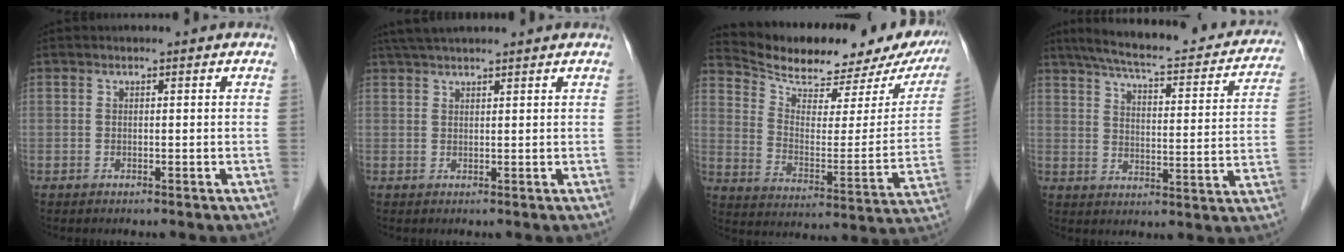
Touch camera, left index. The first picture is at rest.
{"total": 5.7, "force": [5.0, 0.2, 2.7], "torque": [-0.044, 0.040, 0.087]}
{"total": 21.7, "force": [19.3, 5.6, 8.2], "torque": [-0.120, -0.028, 0.264]}
{"total": 24.2, "force": [20.8, 4.7, 11.6], "torque": [-0.165, -0.003, 0.257]}